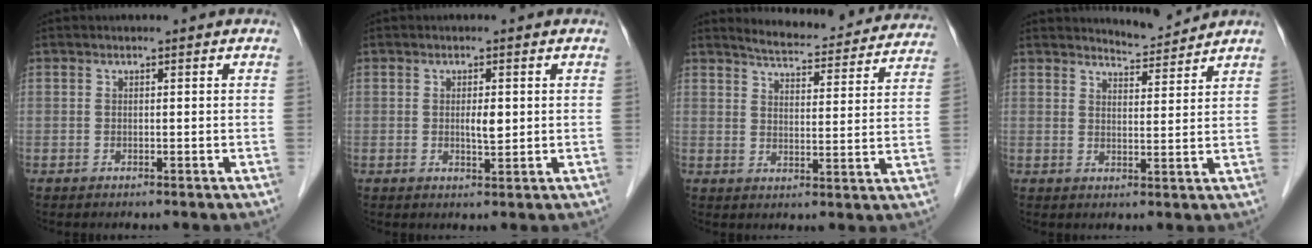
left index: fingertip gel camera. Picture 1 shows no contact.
{"total": 2.3, "force": [0.2, 0.7, 2.2], "torque": [-0.038, -0.001, 0.005]}
{"total": 16.8, "force": [16.0, 2.7, 4.3], "torque": [-0.050, -0.023, 0.190]}
{"total": 3.8, "force": [3.8, -0.5, -0.5], "torque": [-0.003, -0.013, 0.062]}